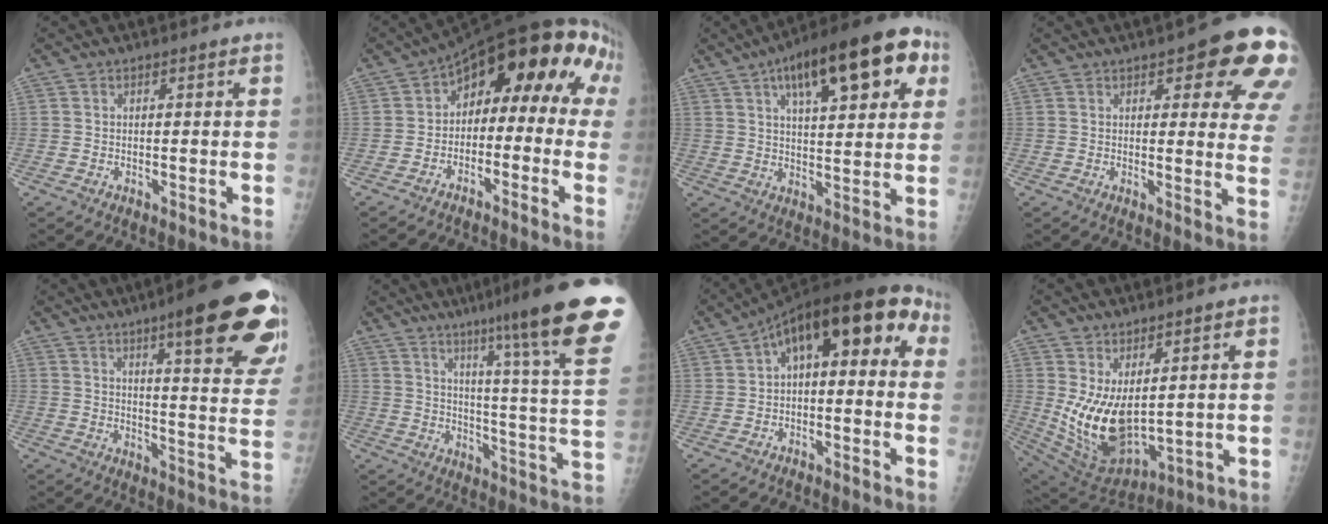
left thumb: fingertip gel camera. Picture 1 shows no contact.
{"total": 14.8, "force": [0.4, 9.4, 11.3], "torque": [-0.103, 0.065, -0.005]}
{"total": 21.6, "force": [9.2, 8.3, 17.7], "torque": [-0.231, 0.010, 0.130]}
{"total": 16.5, "force": [7.9, 5.6, 13.3], "torque": [-0.124, -0.028, 0.083]}
{"total": 23.0, "force": [13.7, 4.1, 18.0], "torque": [-0.213, -0.051, 0.172]}
{"total": 24.1, "force": [16.2, 0.6, 17.9], "torque": [-0.233, -0.083, 0.218]}
{"total": 15.3, "force": [2.4, 7.7, 13.0], "torque": [-0.145, 0.058, 0.022]}
{"total": 13.3, "force": [2.4, 6.6, 11.3], "torque": [-0.195, -0.039, 0.074]}